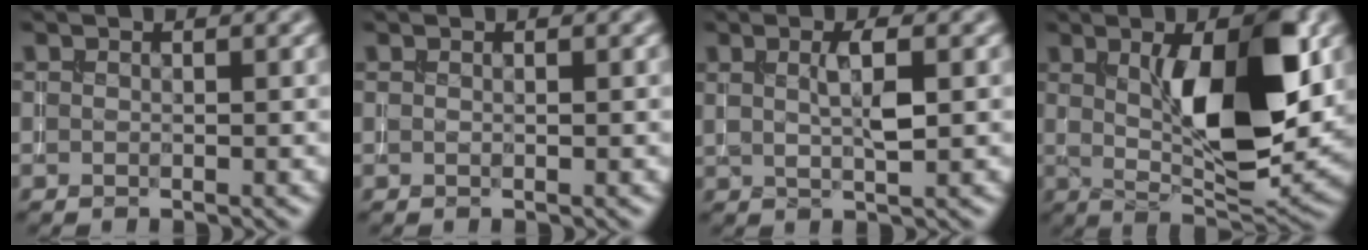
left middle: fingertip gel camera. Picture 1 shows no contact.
{"total": 0.0}
{"total": 2.5, "force": [0.8, 0.5, 2.3], "torque": [-0.042, 0.004, 0.016]}
{"total": 10.5, "force": [1.9, 3.1, 9.8], "torque": [-0.143, 0.000, 0.036]}